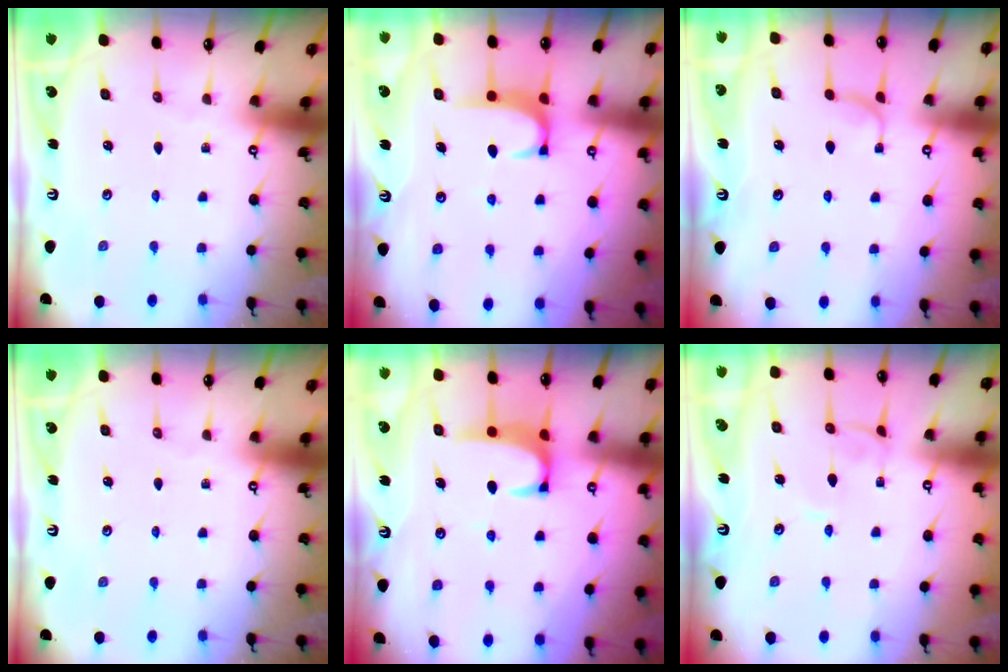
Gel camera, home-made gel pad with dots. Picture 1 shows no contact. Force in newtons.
{"total": 1.8, "press": 1.8, "slide": 0.5}
{"total": 0.9, "press": 0.0, "slide": 0.9}
{"total": 0.0}
{"total": 2.0, "press": 1.9, "slide": 0.6}
{"total": 2.0, "press": 2.0, "slide": 0.2}